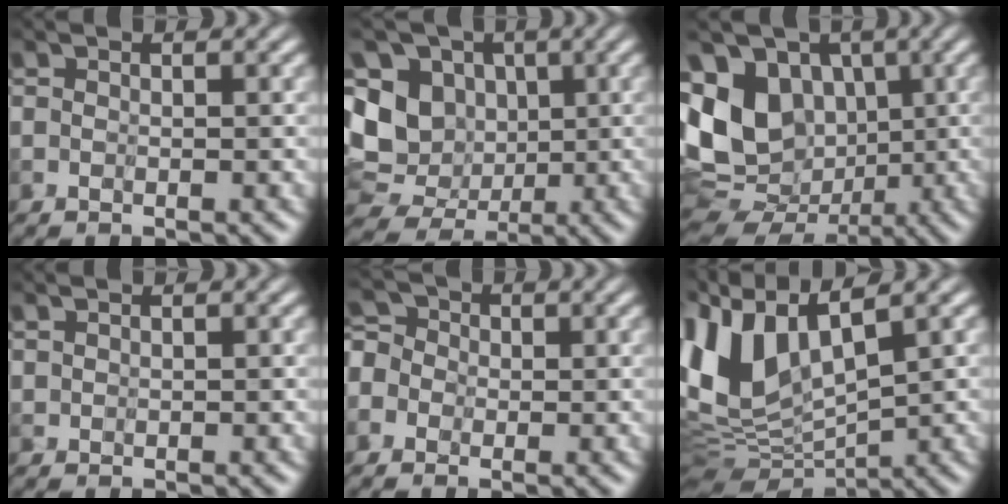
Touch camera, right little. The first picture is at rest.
{"total": 7.7, "force": [0.5, 6.9, 3.5], "torque": [-0.087, -0.001, 0.001]}
{"total": 10.0, "force": [1.1, 8.1, 5.7], "torque": [-0.131, -0.001, 0.011]}
{"total": 0.8, "force": [0.8, 0.3, 0.0], "torque": [-0.006, -0.002, 0.010]}
{"total": 3.2, "force": [-0.4, 3.0, 0.8], "torque": [-0.035, 0.021, -0.042]}
{"total": 7.2, "force": [3.7, 2.1, 5.8], "torque": [-0.159, -0.005, 0.070]}